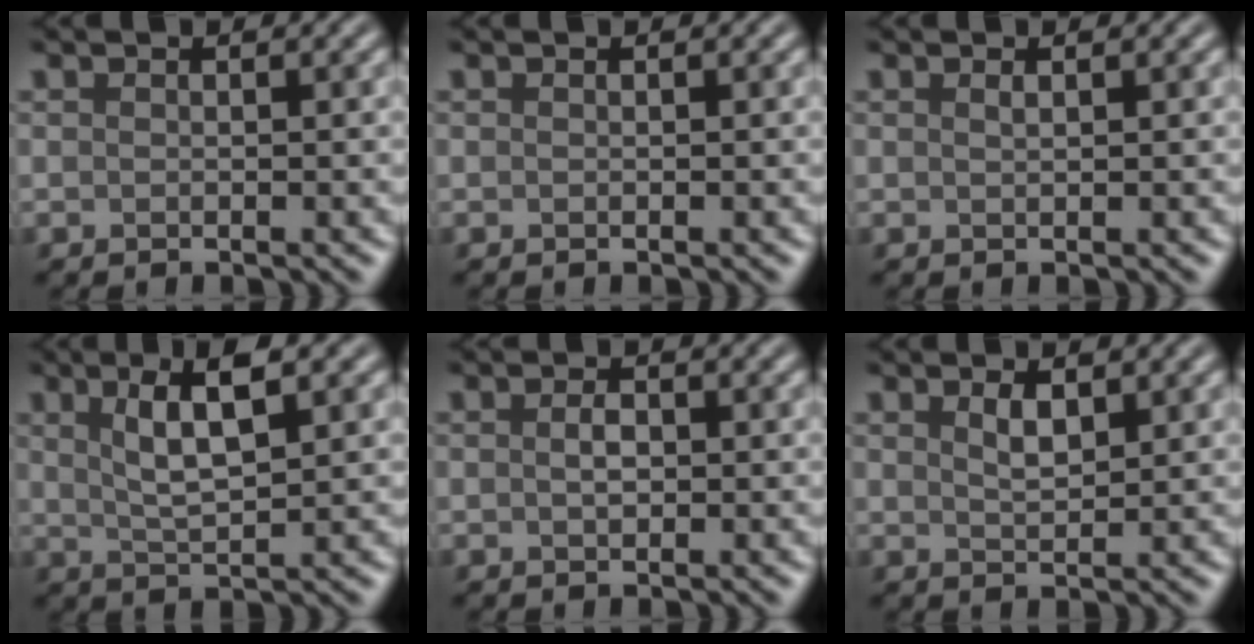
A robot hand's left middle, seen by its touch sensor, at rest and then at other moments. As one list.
[{"total": 0.0}, {"total": 0.5, "force": [0.3, 0.1, 0.4], "torque": [-0.007, -0.001, 0.007]}, {"total": 4.8, "force": [1.9, 1.3, 4.3], "torque": [-0.081, 0.001, 0.035]}, {"total": 1.3, "force": [0.0, 0.8, 1.0], "torque": [-0.020, 0.001, -0.001]}, {"total": 1.7, "force": [0.9, 0.6, 1.2], "torque": [-0.027, -0.002, 0.020]}]